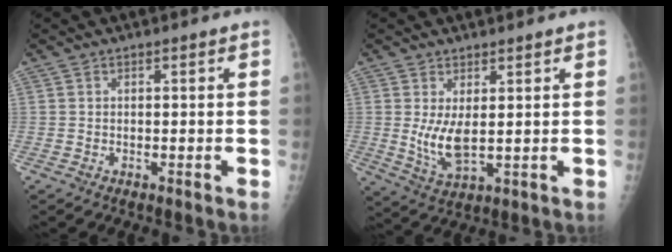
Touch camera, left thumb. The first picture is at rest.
{"total": 6.2, "force": [1.1, 2.5, 5.6], "torque": [-0.105, -0.022, 0.031]}